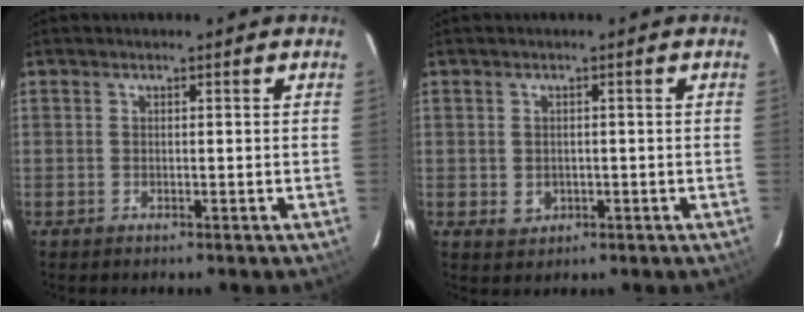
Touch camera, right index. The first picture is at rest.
{"total": 2.4, "force": [-0.4, 2.2, 0.9], "torque": [-0.016, -0.001, 0.002]}